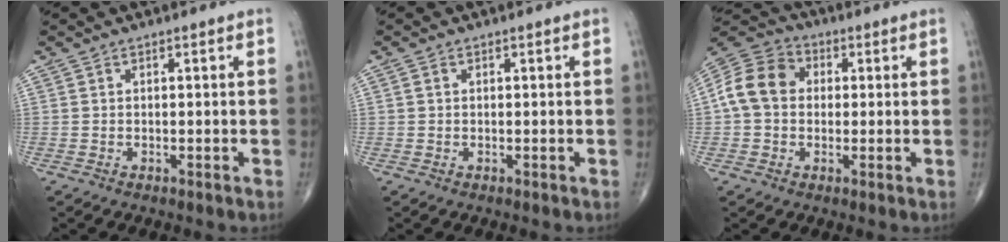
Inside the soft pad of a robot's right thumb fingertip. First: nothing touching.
{"total": 0.6, "force": [0.1, 0.5, 0.3], "torque": [-0.006, 0.001, 0.002]}
{"total": 11.1, "force": [0.7, 8.8, 6.6], "torque": [-0.114, 0.031, 0.002]}